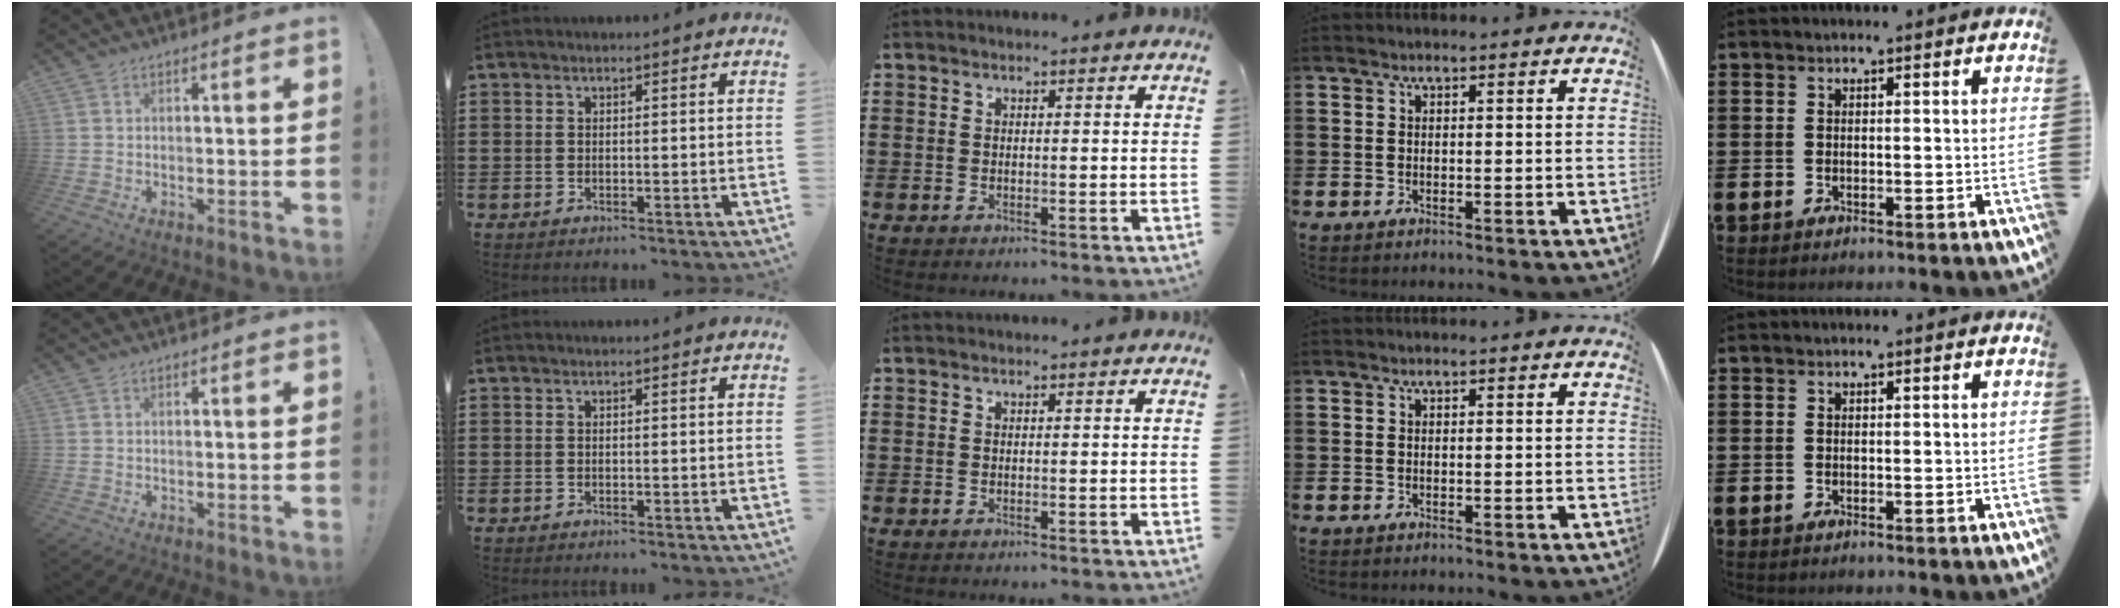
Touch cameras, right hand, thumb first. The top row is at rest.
{}